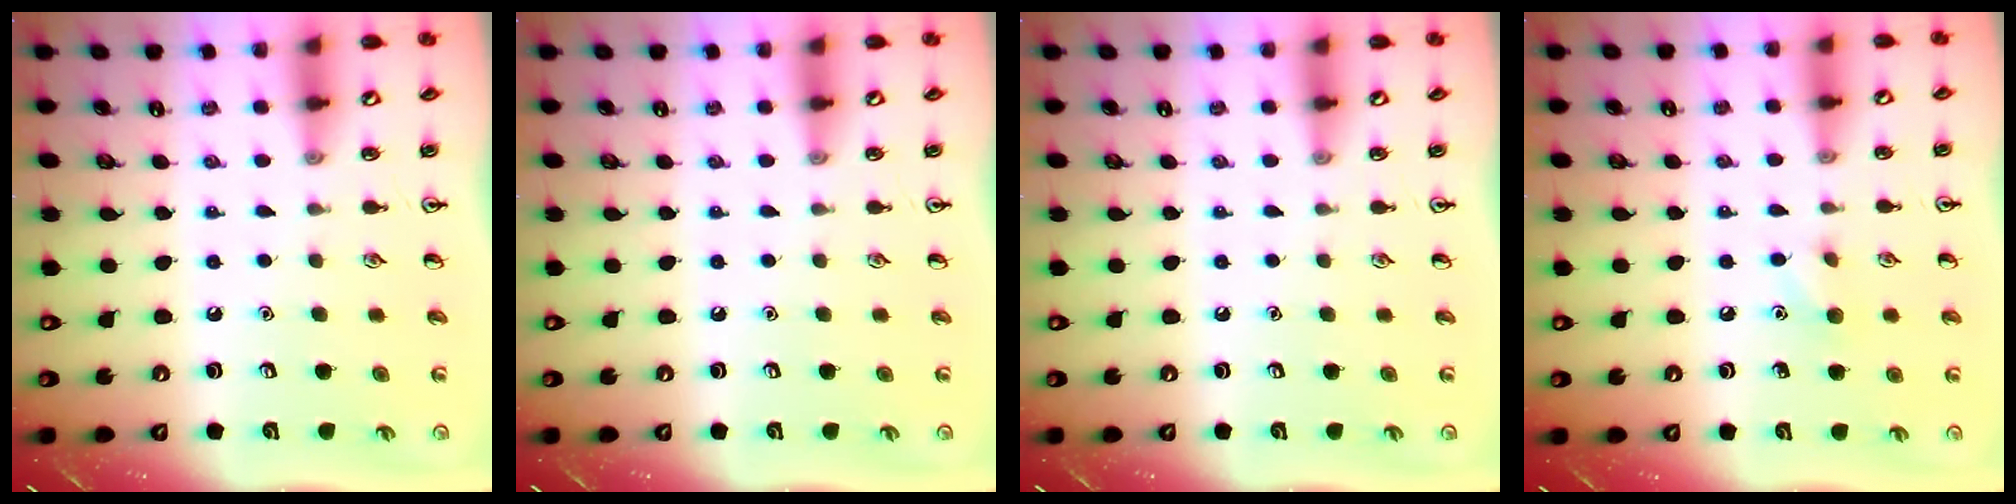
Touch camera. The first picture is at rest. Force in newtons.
{"total": 0.0}
{"total": 0.0}
{"total": 6.2, "press": 6.0, "slide": 1.4}